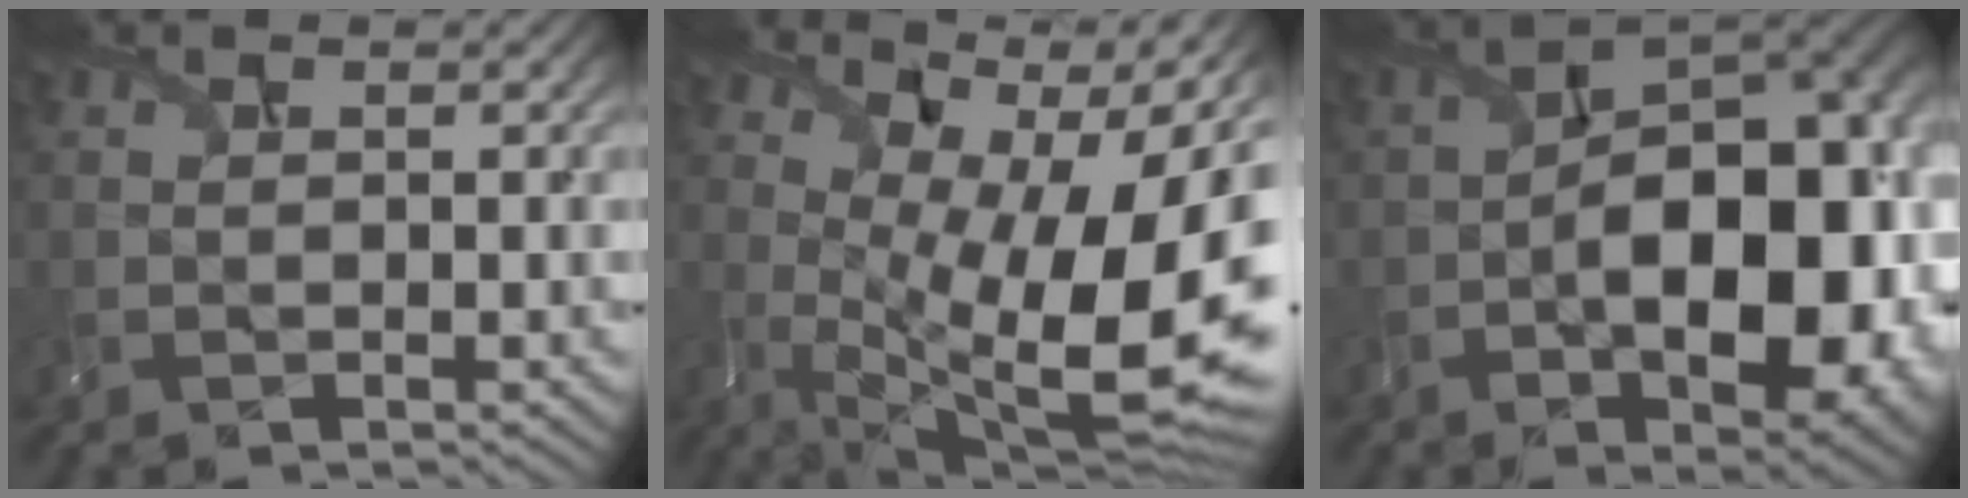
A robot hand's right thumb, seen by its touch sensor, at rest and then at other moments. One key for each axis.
{"total": 17.9, "fx": 2.4, "fy": 7.5, "fz": 16.0, "tx": -0.248, "ty": 0.012, "tz": 0.070}
{"total": 18.1, "fx": -3.9, "fy": 9.1, "fz": 15.1, "tx": -0.207, "ty": -0.010, "tz": -0.055}